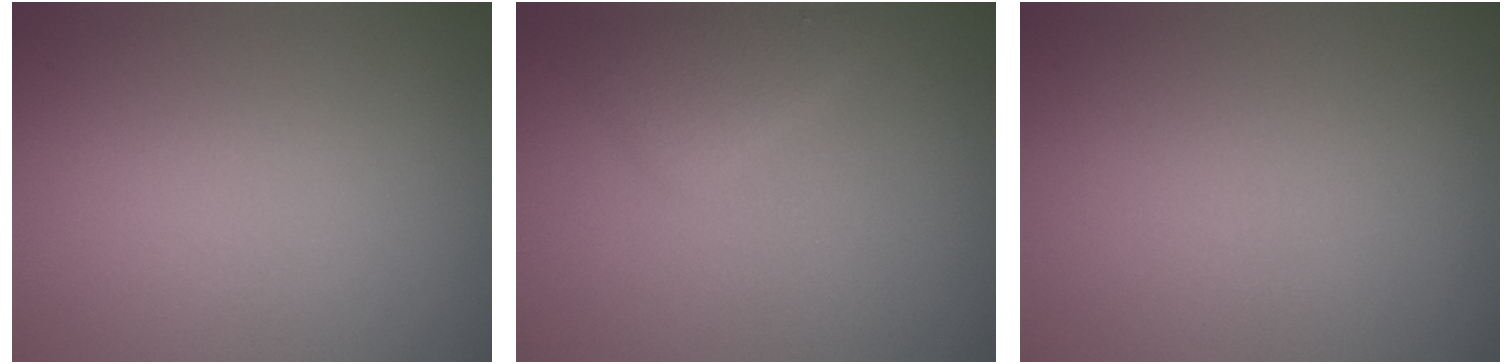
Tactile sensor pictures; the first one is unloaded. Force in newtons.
{"total": 2.0, "press": 2.0, "slide": 0.1}
{"total": 0.0}